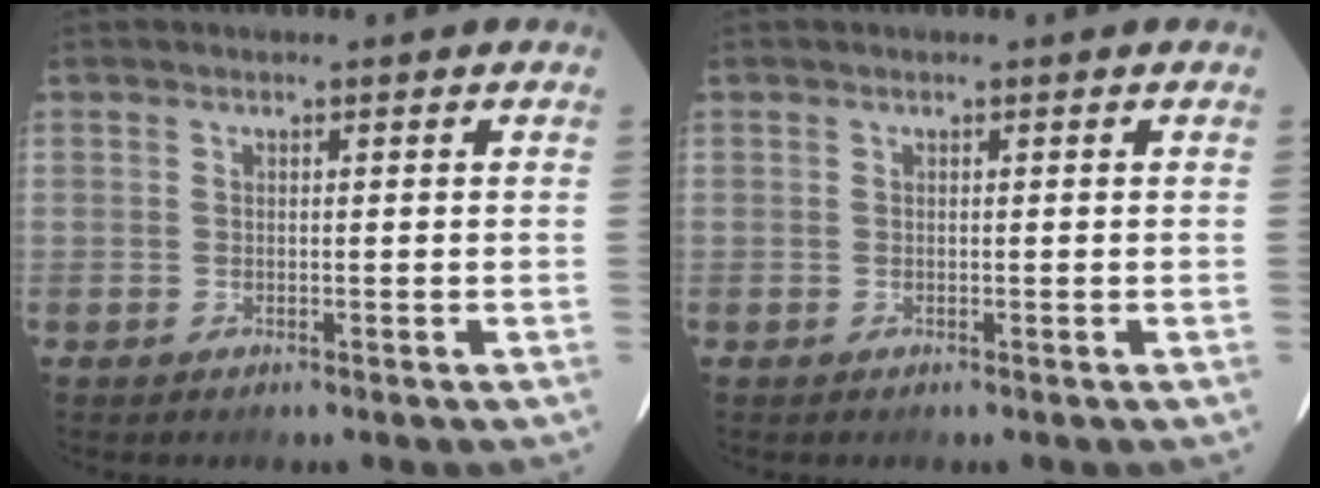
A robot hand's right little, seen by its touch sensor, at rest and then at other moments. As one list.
[{"total": 0.0}]